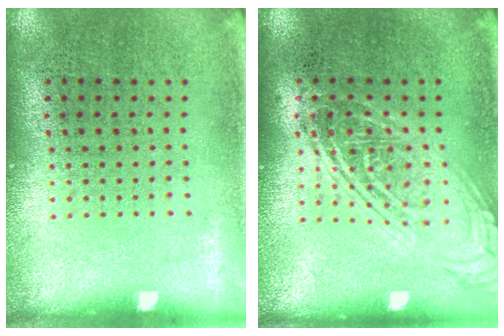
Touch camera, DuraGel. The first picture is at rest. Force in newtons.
{"total": 2.4, "press": 2.4, "slide": 0.2}